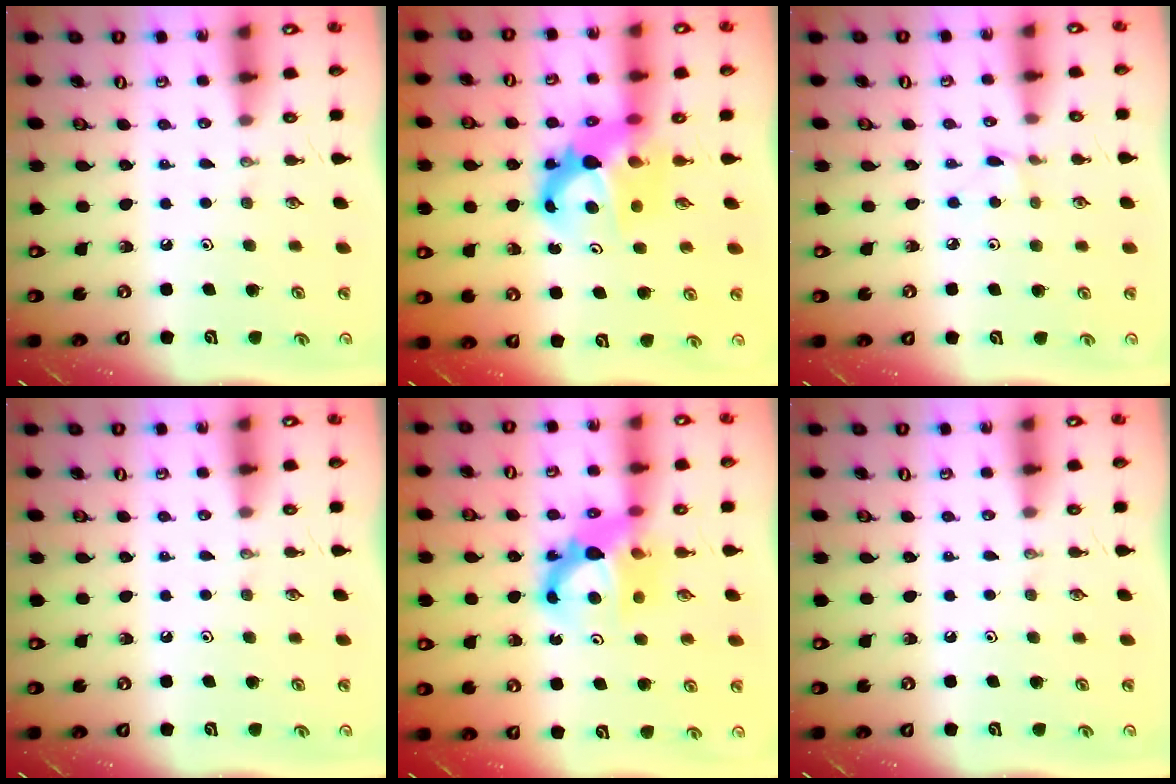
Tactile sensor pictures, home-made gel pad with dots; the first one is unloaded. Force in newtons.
{"total": 7.6, "press": 7.6, "slide": 0.6}
{"total": 1.5, "press": 1.5, "slide": 0.2}
{"total": 0.0}
{"total": 10.7, "press": 10.6, "slide": 0.9}
{"total": 0.0}